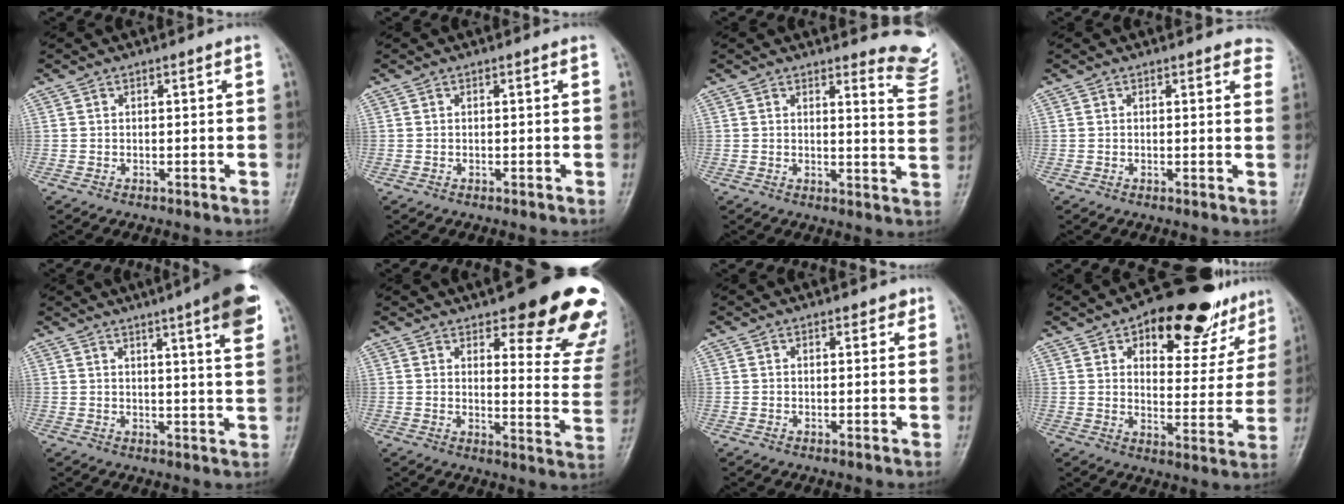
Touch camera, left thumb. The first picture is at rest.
{"total": 0.0}
{"total": 8.3, "force": [8.0, 1.5, 1.4], "torque": [0.014, -0.094, 0.070]}
{"total": 4.2, "force": [3.6, 1.7, 1.2], "torque": [0.019, -0.013, 0.019]}
{"total": 11.2, "force": [6.2, 1.1, 9.3], "torque": [-0.112, -0.022, 0.072]}
{"total": 20.0, "force": [13.5, 6.2, 13.4], "torque": [-0.116, -0.081, 0.158]}
{"total": 1.6, "force": [1.0, 1.0, 0.8], "torque": [0.005, -0.002, 0.008]}
{"total": 19.2, "force": [12.7, 9.3, 11.1], "torque": [-0.081, -0.045, 0.171]}